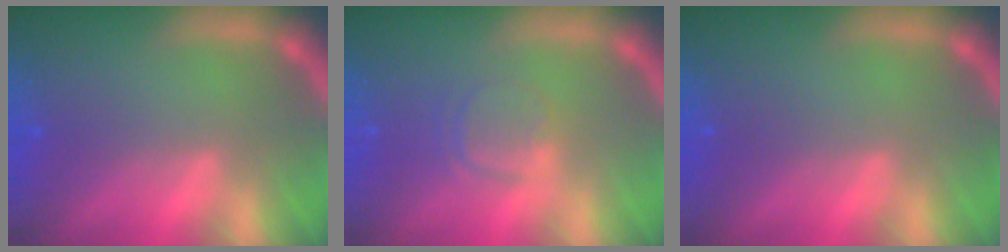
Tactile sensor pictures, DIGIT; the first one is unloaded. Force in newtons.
{"total": 2.4}
{"total": 0.0}